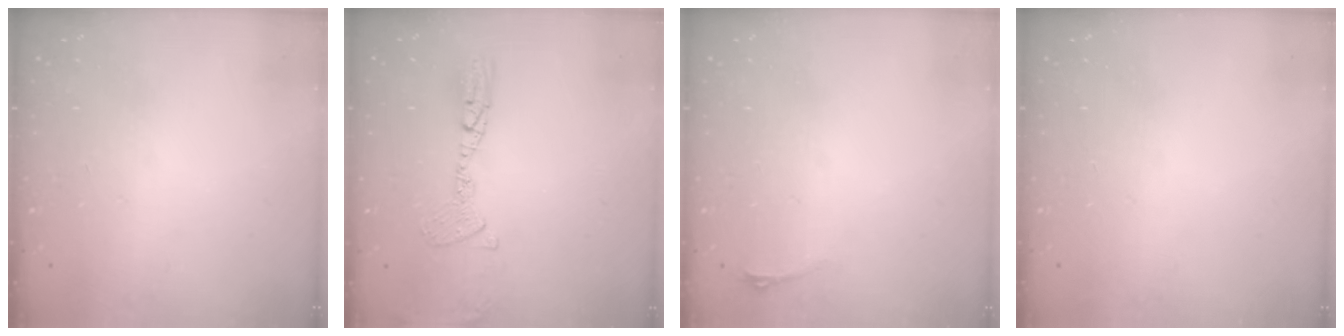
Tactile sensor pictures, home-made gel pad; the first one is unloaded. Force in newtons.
{"total": 11.8, "press": 11.6, "slide": 2.1}
{"total": 2.9, "press": 2.6, "slide": 1.5}
{"total": 8.9, "press": 3.1, "slide": 8.3}